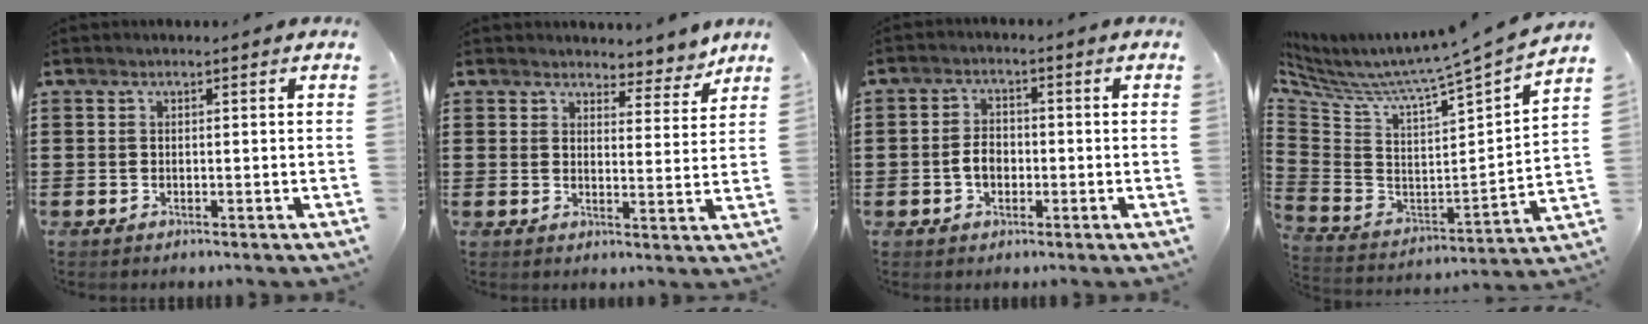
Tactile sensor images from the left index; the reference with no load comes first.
{"total": 4.0, "force": [3.7, 1.0, 0.7], "torque": [-0.023, -0.016, 0.065]}
{"total": 3.4, "force": [-0.8, 2.2, 2.4], "torque": [-0.054, 0.000, -0.018]}
{"total": 5.2, "force": [4.4, -1.0, 2.5], "torque": [-0.074, -0.061, 0.060]}